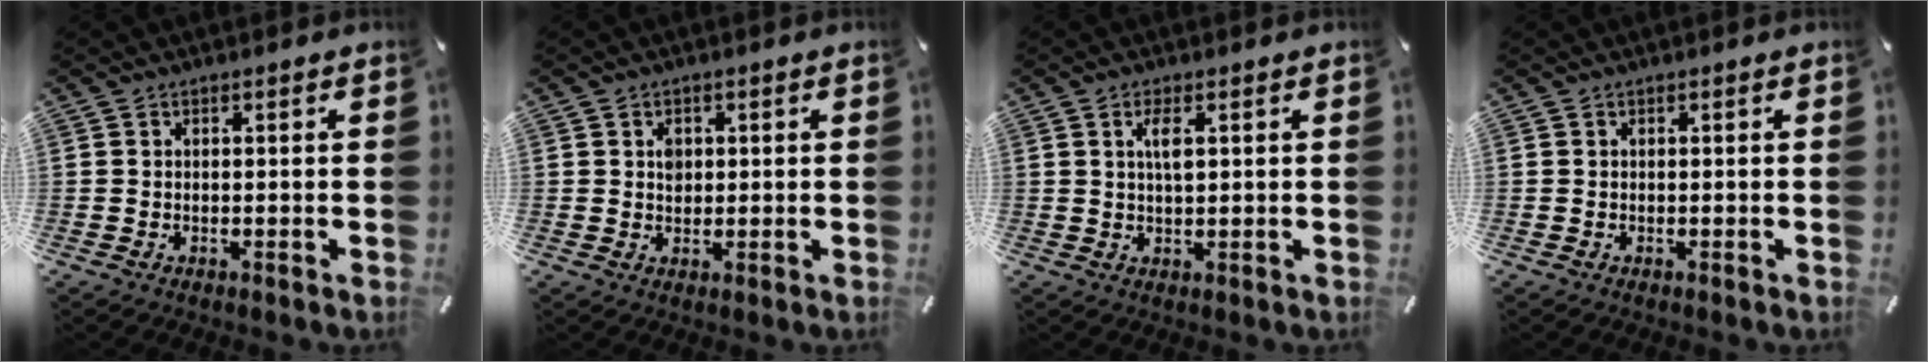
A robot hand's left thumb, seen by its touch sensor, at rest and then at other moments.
{"total": 2.2, "force": [0.4, 2.0, 0.9], "torque": [-0.007, 0.000, 0.003]}
{"total": 3.6, "force": [1.1, 1.3, 3.2], "torque": [-0.070, 0.006, 0.016]}
{"total": 0.0}